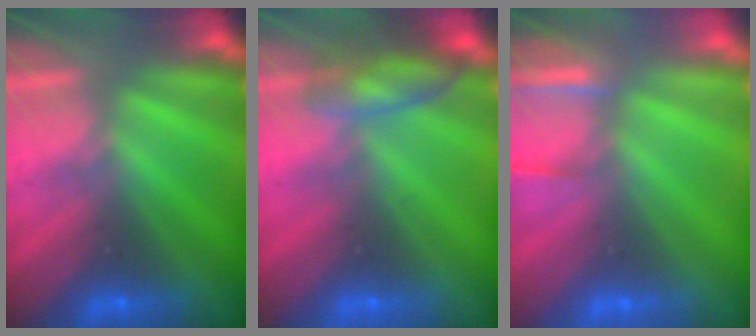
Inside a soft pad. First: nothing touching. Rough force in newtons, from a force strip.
{"total": 2.8}
{"total": 4.4}